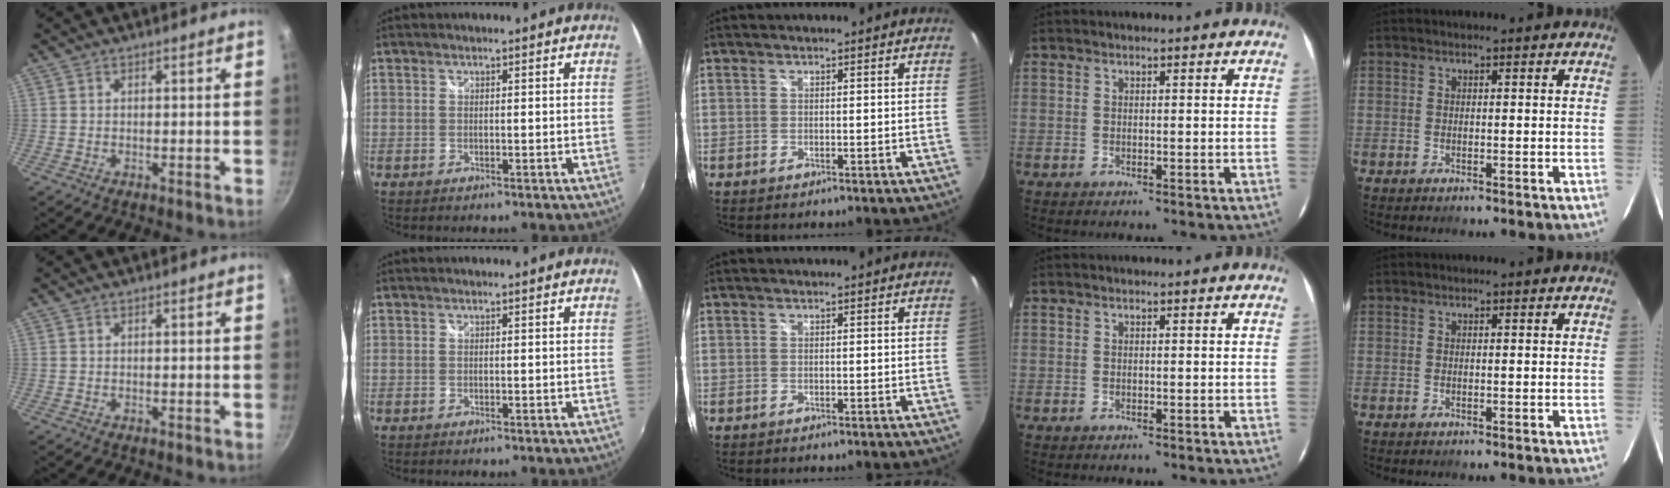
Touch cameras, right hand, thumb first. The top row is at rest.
{}